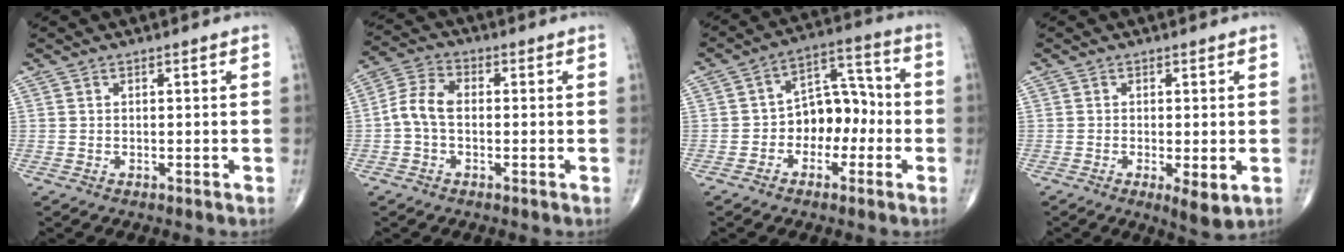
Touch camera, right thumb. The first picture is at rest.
{"total": 6.3, "force": [-0.7, 4.0, 4.8], "torque": [-0.097, 0.021, -0.023]}
{"total": 10.0, "force": [-2.1, 7.0, 6.9], "torque": [-0.065, 0.044, -0.045]}
{"total": 4.6, "force": [-1.2, 1.3, 4.3], "torque": [-0.073, -0.015, -0.021]}